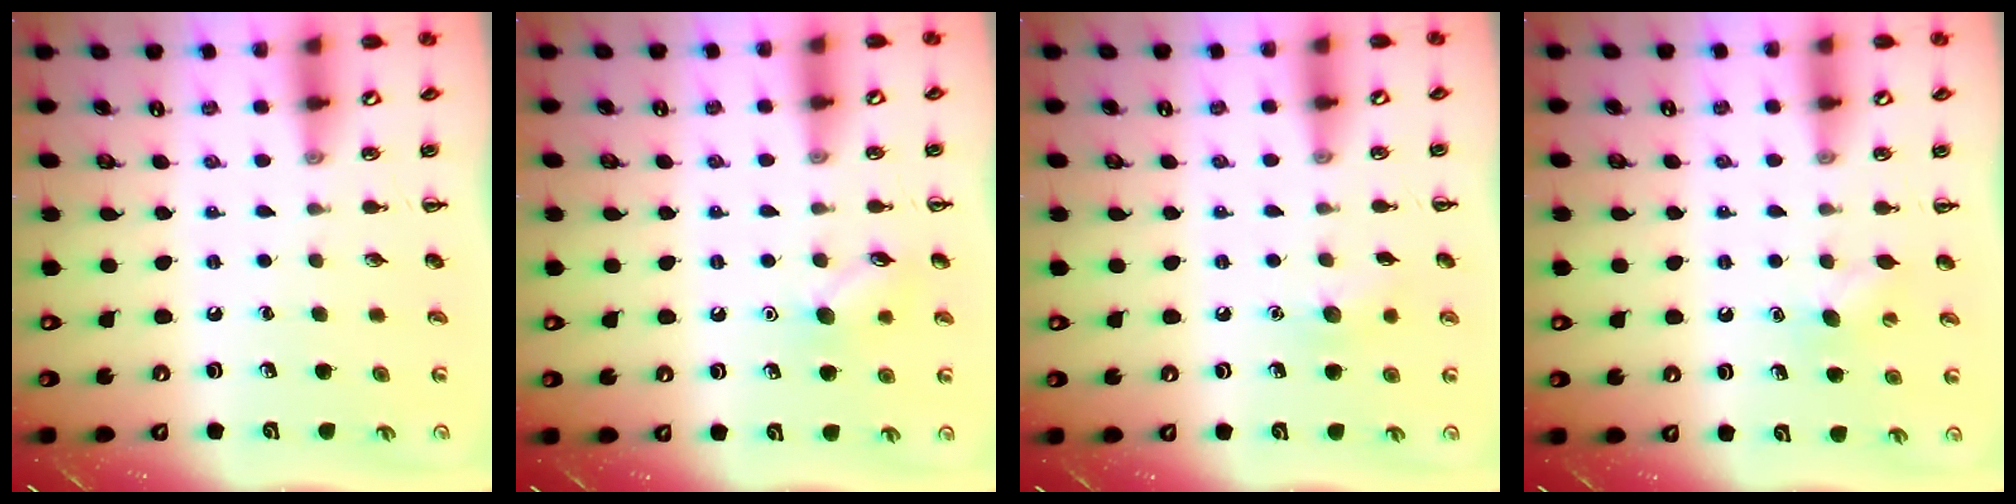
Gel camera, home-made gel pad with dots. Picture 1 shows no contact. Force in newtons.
{"total": 8.7, "press": 8.5, "slide": 1.8}
{"total": 6.1, "press": 6.0, "slide": 1.3}
{"total": 3.9, "press": 3.8, "slide": 1.1}